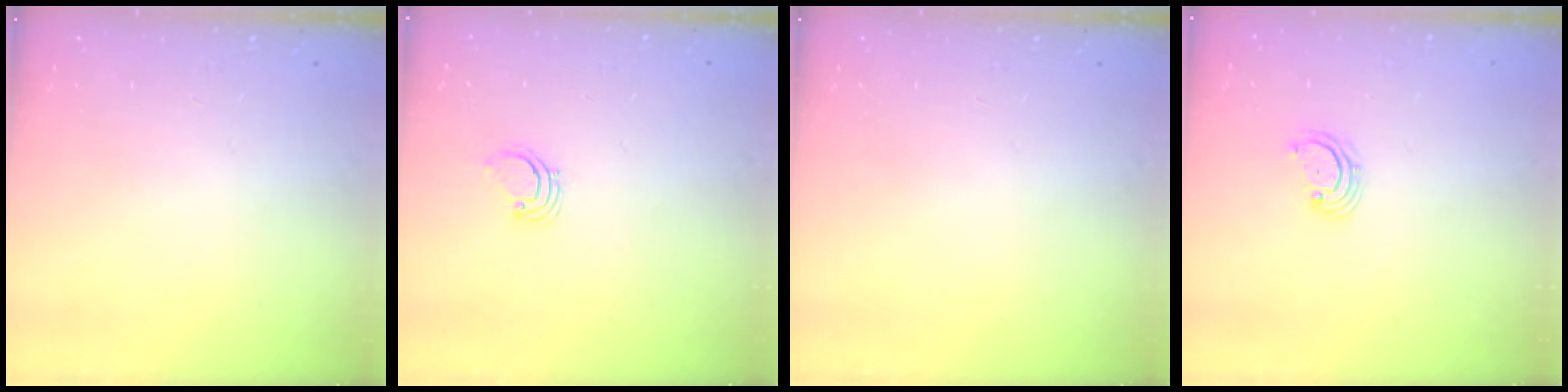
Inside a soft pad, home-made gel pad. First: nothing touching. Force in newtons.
{"total": 1.9, "press": 1.9, "slide": 0.1}
{"total": 0.0}
{"total": 2.7, "press": 2.6, "slide": 0.6}